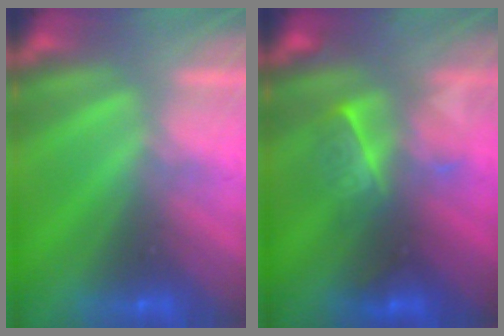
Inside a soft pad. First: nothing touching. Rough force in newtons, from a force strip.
{"total": 2.5}